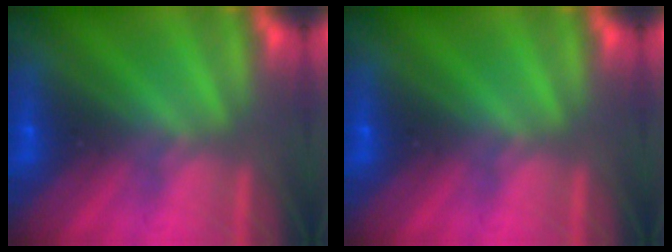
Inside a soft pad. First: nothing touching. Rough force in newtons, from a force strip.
{"total": 0.0}